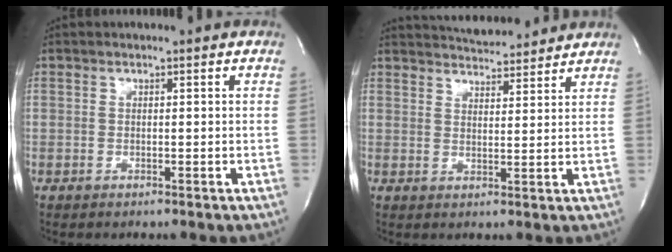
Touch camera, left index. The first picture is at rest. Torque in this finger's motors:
{"motor_torque": [-0.40, -0.18, 0.07, 0.06]}